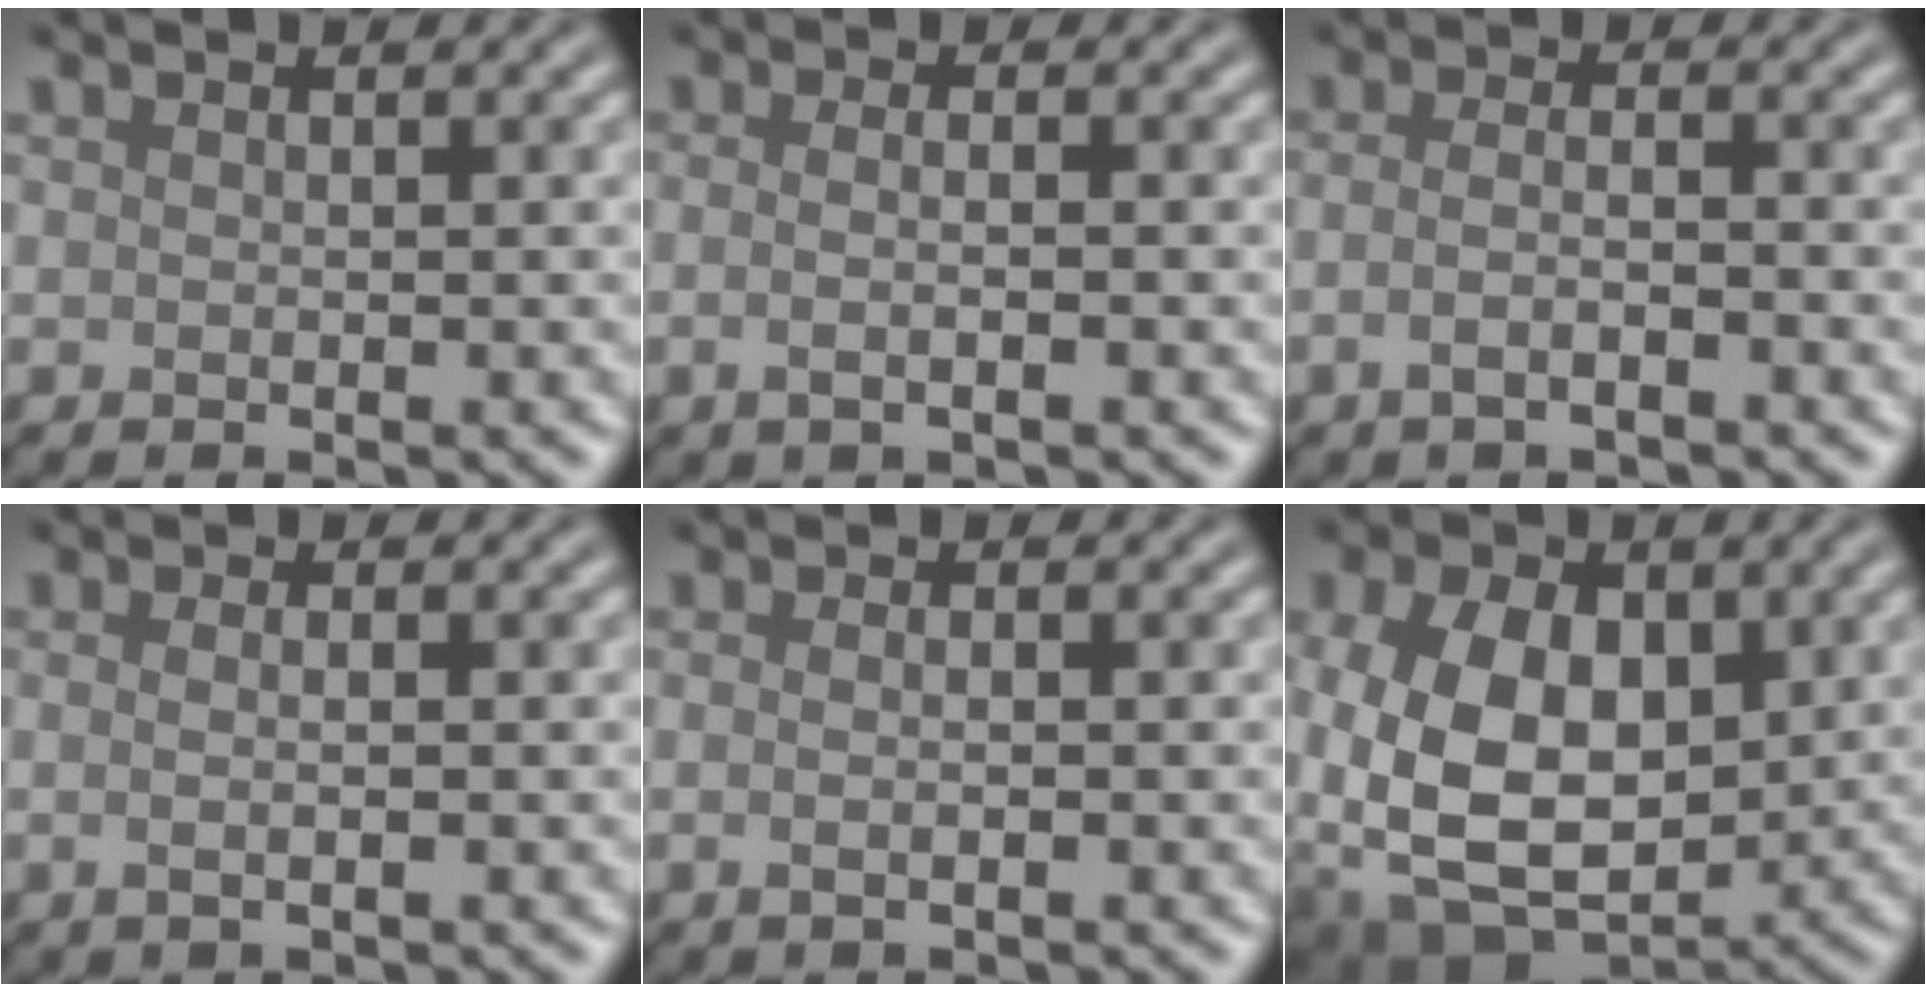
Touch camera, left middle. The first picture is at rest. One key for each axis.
{"total": 2.5, "fx": -0.3, "fy": 1.0, "fz": 2.3, "tx": -0.028, "ty": -0.004, "tz": -0.016}
{"total": 2.3, "fx": -1.1, "fy": 0.8, "fz": 1.9, "tx": -0.036, "ty": 0.000, "tz": -0.027}
{"total": 1.7, "fx": -0.1, "fy": 0.6, "fz": 1.6, "tx": -0.020, "ty": -0.007, "tz": -0.007}
{"total": 1.5, "fx": -0.2, "fy": 0.6, "fz": 1.4, "tx": -0.015, "ty": -0.007, "tz": -0.007}
{"total": 12.4, "fx": 0.5, "fy": 8.6, "fz": 8.8, "tx": -0.181, "ty": -0.018, "tz": 0.020}